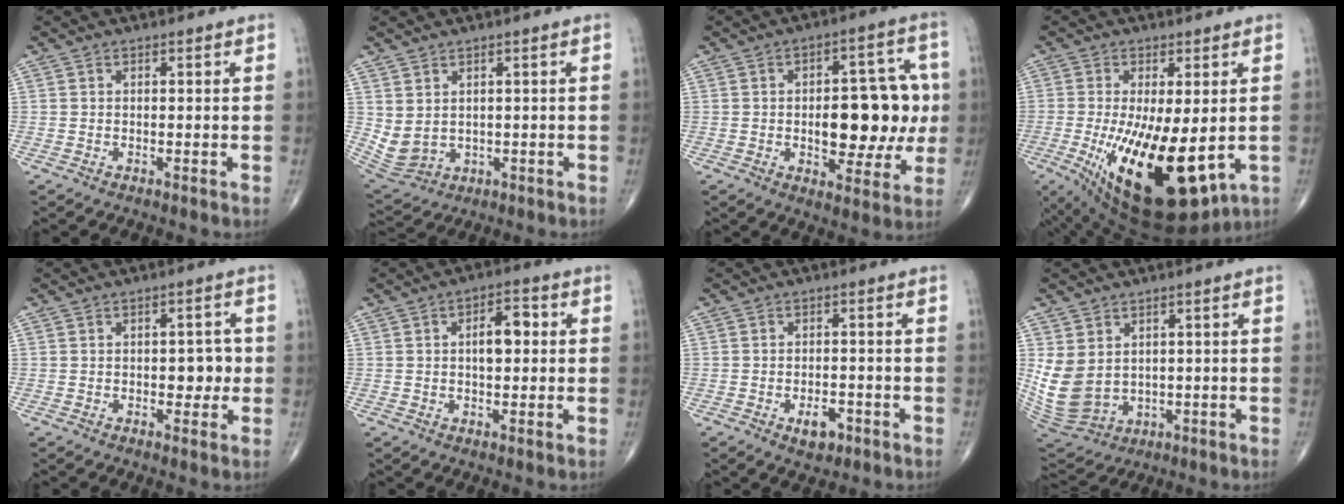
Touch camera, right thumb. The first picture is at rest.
{"total": 5.8, "force": [1.2, 4.2, 3.8], "torque": [-0.071, -0.008, 0.042]}
{"total": 16.7, "force": [-0.5, 8.6, 14.3], "torque": [-0.150, 0.020, 0.001]}
{"total": 20.2, "force": [-4.4, 8.0, 18.0], "torque": [-0.294, -0.034, -0.043]}
{"total": 4.5, "force": [-0.3, 2.6, 3.6], "torque": [-0.023, 0.004, -0.003]}
{"total": 6.0, "force": [0.7, 3.1, 5.1], "torque": [-0.071, 0.011, 0.005]}
{"total": 3.9, "force": [-1.9, 2.2, 2.6], "torque": [-0.027, 0.008, -0.026]}
{"total": 10.1, "force": [1.6, 7.8, 6.2], "torque": [-0.116, -0.016, 0.059]}